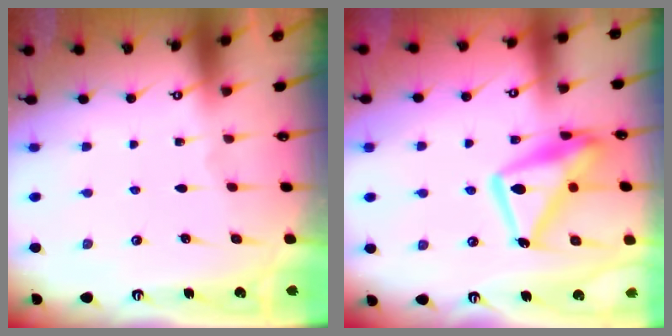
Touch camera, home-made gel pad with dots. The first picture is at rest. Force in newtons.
{"total": 15.2, "press": 15.1, "slide": 1.3}